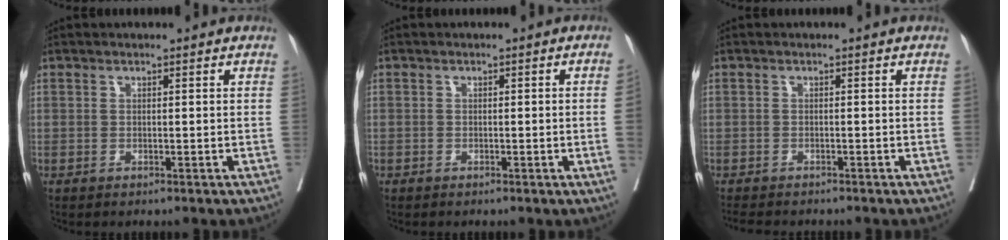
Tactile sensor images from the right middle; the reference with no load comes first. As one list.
[{"total": 1.4, "force": [-0.3, -0.2, 1.4], "torque": [-0.022, 0.000, -0.002]}, {"total": 4.7, "force": [-4.2, 1.3, 1.7], "torque": [-0.028, -0.010, -0.062]}]